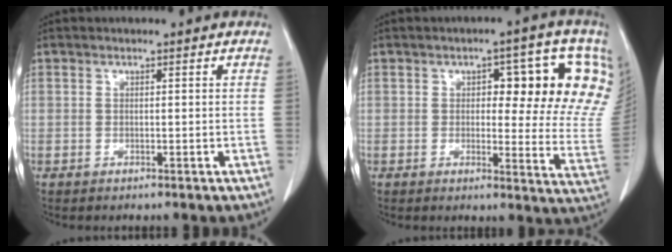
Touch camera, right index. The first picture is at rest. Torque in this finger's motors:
{"motor_torque": [0.64, 0.16, 0.27, 0.05]}